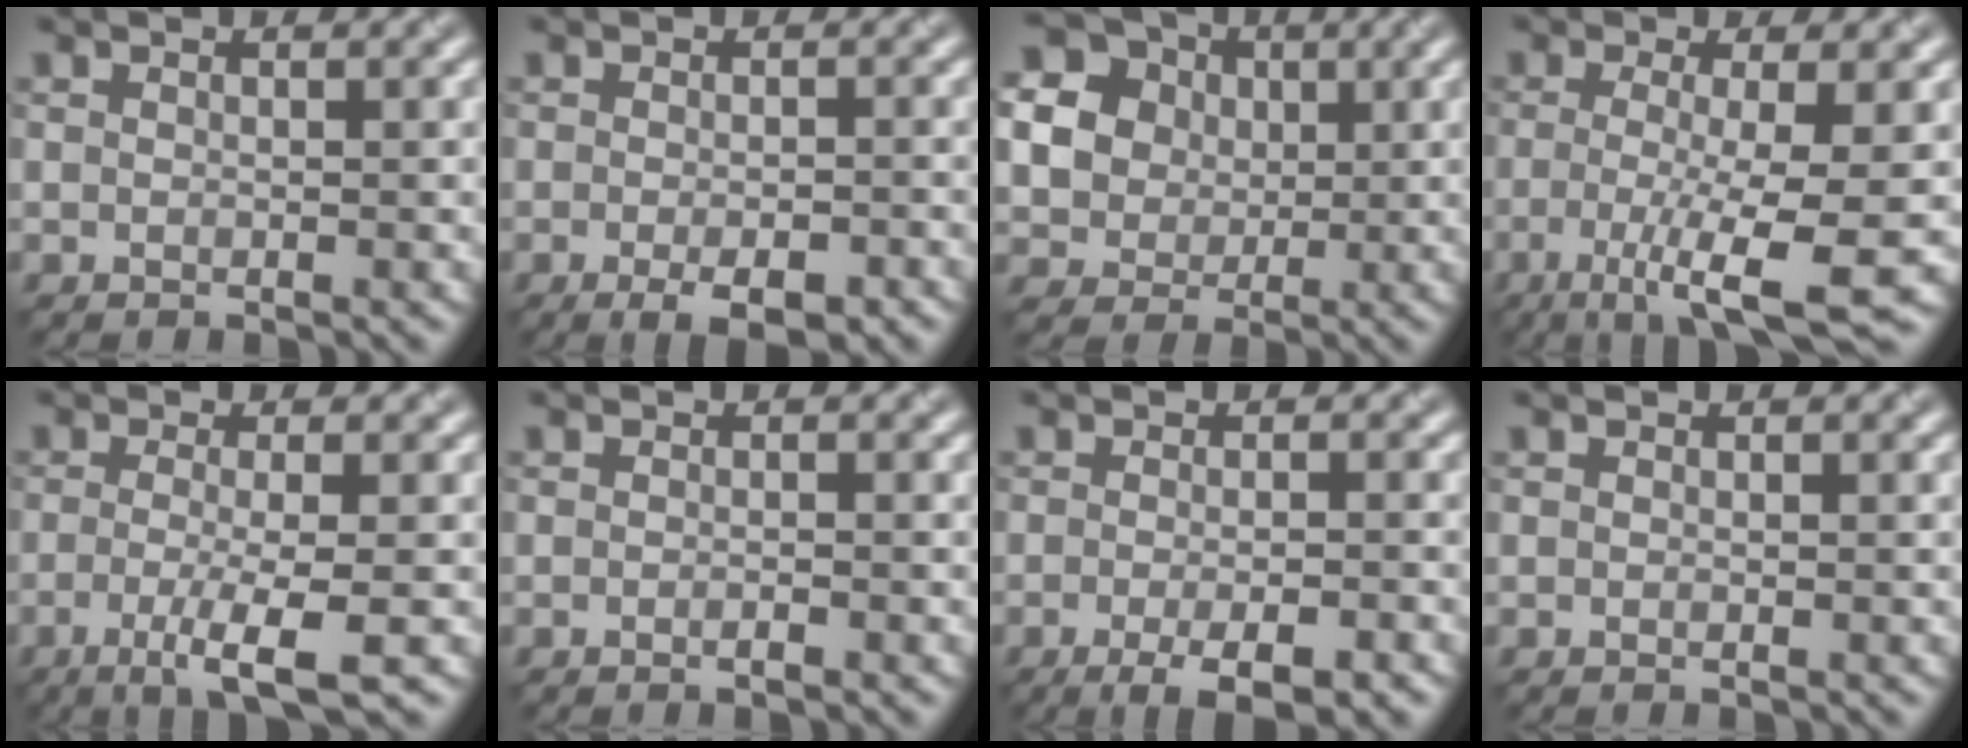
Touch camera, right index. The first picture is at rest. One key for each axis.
{"total": 3.3, "fx": -2.1, "fy": 0.5, "fz": 2.5, "tx": -0.044, "ty": 0.000, "tz": -0.018}
{"total": 12.5, "fx": 3.4, "fy": 11.1, "fz": 4.5, "tx": -0.145, "ty": 0.030, "tz": 0.067}
{"total": 7.1, "fx": -2.0, "fy": 1.3, "fz": 6.6, "tx": -0.111, "ty": -0.010, "tz": -0.028}
{"total": 4.6, "fx": -1.9, "fy": 0.8, "fz": 4.1, "tx": -0.079, "ty": -0.004, "tz": -0.029}
{"total": 0.9, "fx": -0.5, "fy": 0.2, "fz": 0.7, "tx": -0.002, "ty": -0.002, "tz": -0.010}
{"total": 4.6, "fx": -2.6, "fy": 0.8, "fz": 3.6, "tx": -0.055, "ty": 0.003, "tz": -0.027}
{"total": 0.0}